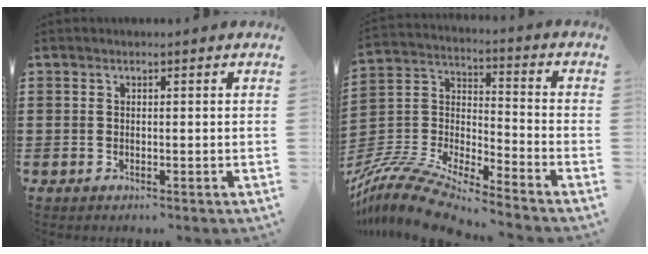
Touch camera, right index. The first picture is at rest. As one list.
[{"total": 11.0, "force": [-10.1, 1.4, 4.1], "torque": [-0.100, 0.011, -0.209]}]